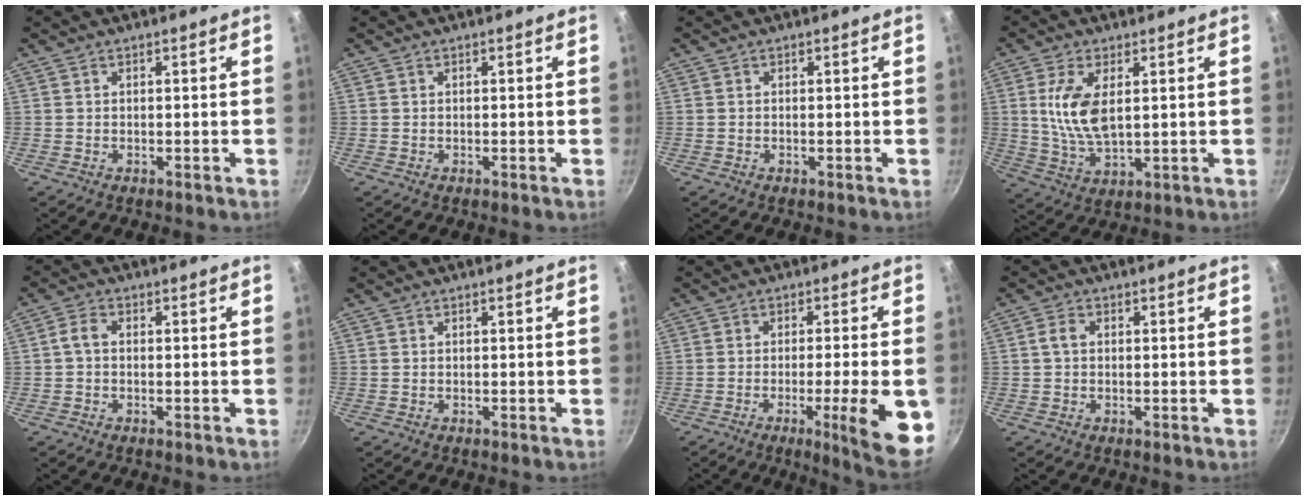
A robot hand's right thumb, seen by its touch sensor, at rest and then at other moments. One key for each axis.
{"total": 0.0}
{"total": 0.0}
{"total": 10.0, "fx": 2.0, "fy": 4.8, "fz": 8.6, "tx": -0.166, "ty": -0.012, "tz": 0.045}
{"total": 2.7, "fx": -0.1, "fy": 1.6, "fz": 2.1, "tx": -0.051, "ty": 0.012, "tz": -0.009}
{"total": 0.0}
{"total": 12.8, "fx": -3.7, "fy": 1.7, "fz": 12.2, "tx": -0.152, "ty": 0.007, "tz": -0.047}
{"total": 2.2, "fx": 0.2, "fy": 1.5, "fz": 1.6, "tx": -0.035, "ty": 0.010, "tz": 0.002}